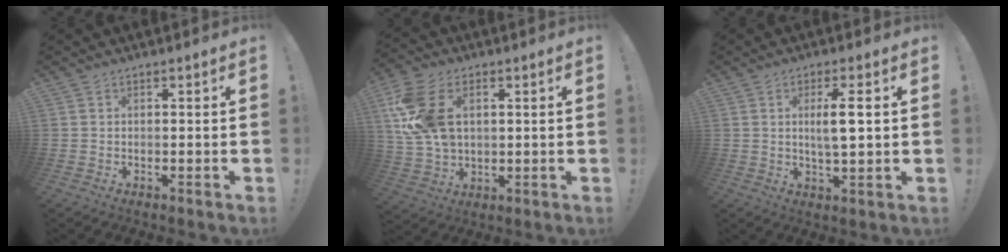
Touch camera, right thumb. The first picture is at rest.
{"total": 15.2, "force": [4.2, 10.1, 10.6], "torque": [-0.205, -0.005, 0.081]}
{"total": 6.6, "force": [1.5, 1.2, 6.4], "torque": [-0.112, -0.008, 0.018]}